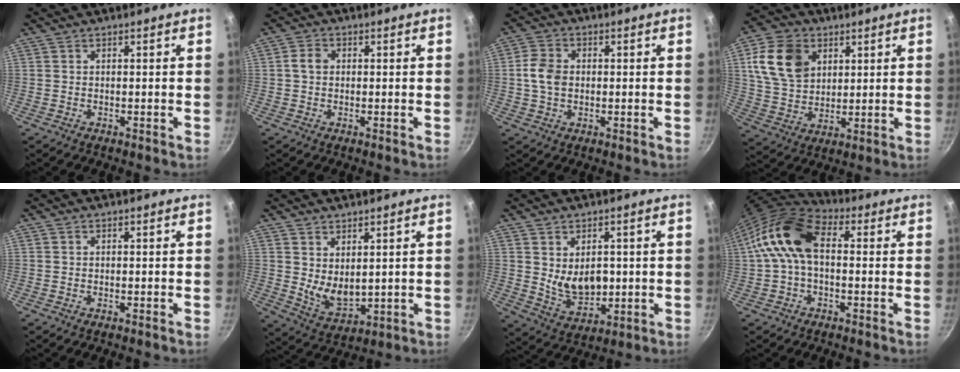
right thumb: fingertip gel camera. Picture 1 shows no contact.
{"total": 2.7, "force": [0.2, 2.2, 1.6], "torque": [-0.024, 0.009, -0.001]}
{"total": 5.9, "force": [0.1, 4.4, 3.9], "torque": [-0.068, 0.009, -0.003]}
{"total": 13.9, "force": [4.8, 10.2, 8.2], "torque": [-0.132, -0.009, 0.092]}
{"total": 0.0}
{"total": 6.7, "force": [2.8, 3.6, 4.9], "torque": [-0.075, -0.033, 0.065]}
{"total": 8.2, "force": [1.0, 5.5, 6.0], "torque": [-0.081, -0.027, 0.033]}
{"total": 12.7, "force": [0.9, 7.7, 10.0], "torque": [-0.178, 0.034, -0.001]}